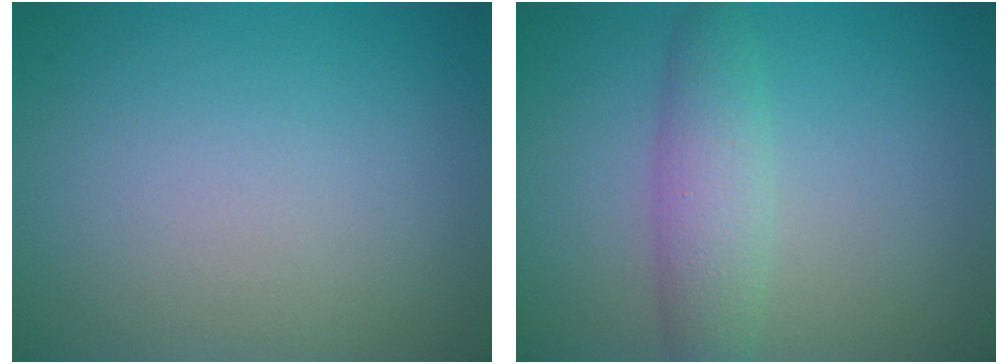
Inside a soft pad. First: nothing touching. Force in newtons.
{"total": 3.4, "press": 3.4, "slide": 0.1}